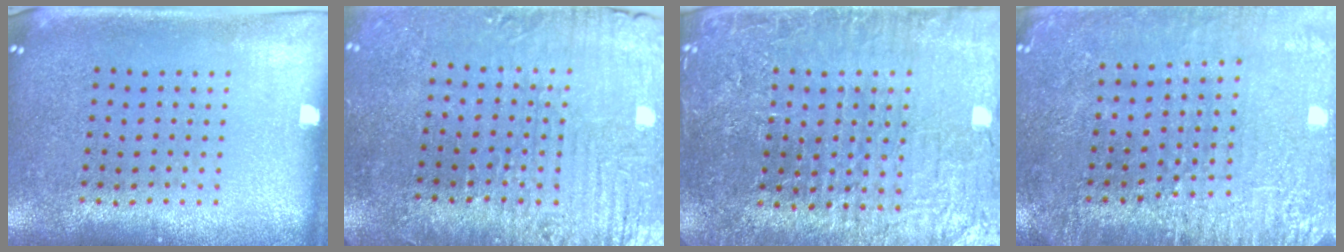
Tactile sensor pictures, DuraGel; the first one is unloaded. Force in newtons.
{"total": 4.1, "press": 3.8, "slide": 1.4}
{"total": 5.1, "press": 4.6, "slide": 2.0}
{"total": 2.9, "press": 2.9, "slide": 0.4}